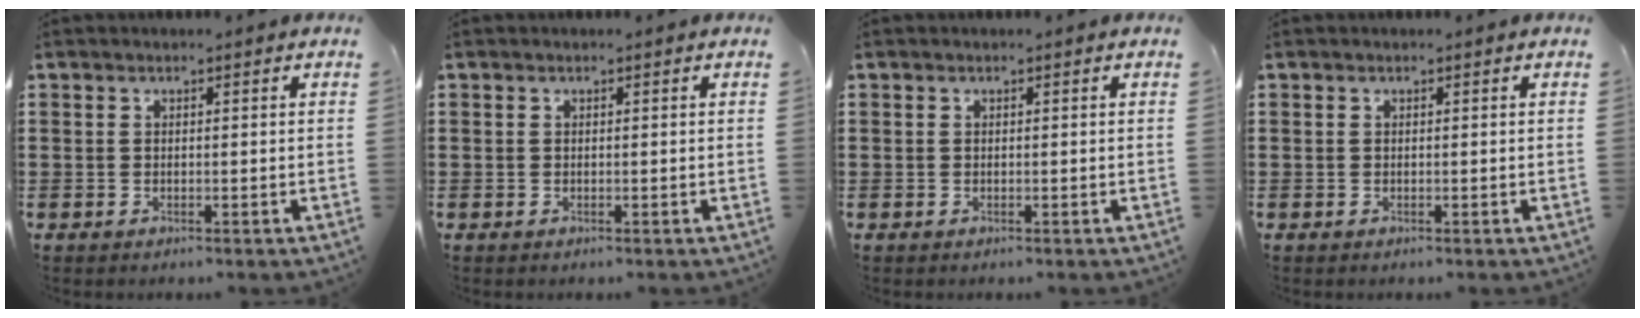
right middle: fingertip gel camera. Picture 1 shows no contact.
{"total": 0.0}
{"total": 0.0}
{"total": 0.0}